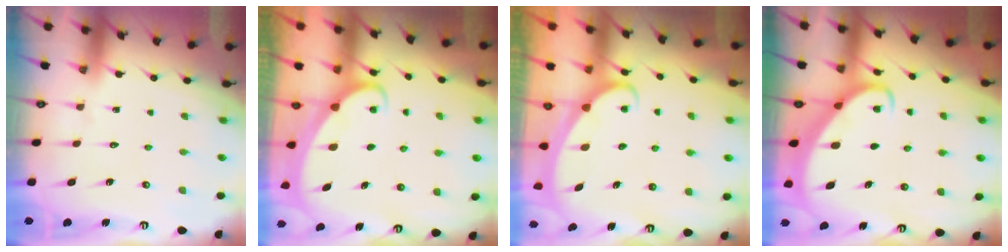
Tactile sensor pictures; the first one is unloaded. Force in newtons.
{"total": 2.0, "press": 2.0, "slide": 0.2}
{"total": 2.3, "press": 2.3, "slide": 0.3}
{"total": 2.0, "press": 2.0, "slide": 0.3}